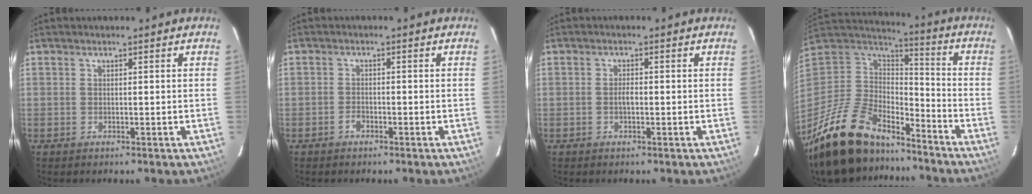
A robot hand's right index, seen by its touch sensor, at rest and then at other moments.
{"total": 1.5, "force": [-1.1, 0.9, 0.5], "torque": [-0.011, 0.003, -0.019]}
{"total": 1.6, "force": [-0.3, 0.7, 1.4], "torque": [-0.026, 0.003, -0.008]}
{"total": 25.0, "force": [-18.2, 11.1, 13.0], "torque": [-0.281, -0.015, -0.306]}